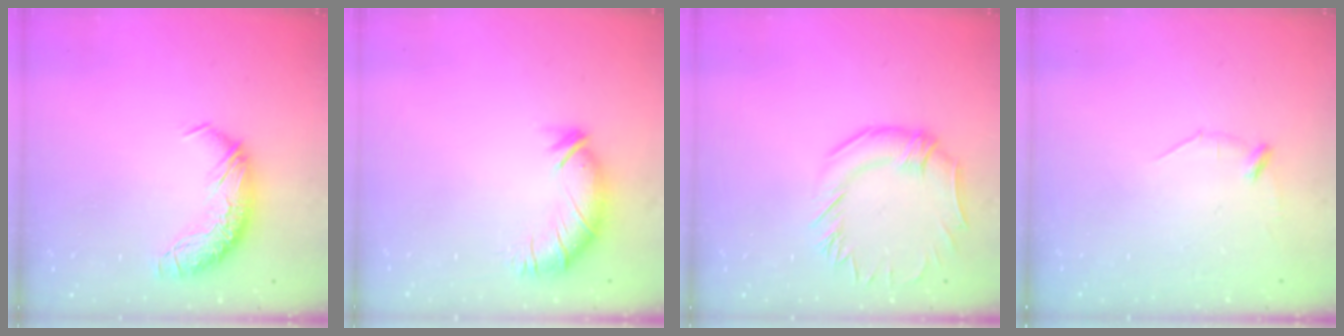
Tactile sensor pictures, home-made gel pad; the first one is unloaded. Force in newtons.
{"total": 3.0, "press": 2.5, "slide": 1.7}
{"total": 1.0, "press": 0.5, "slide": 0.8}
{"total": 8.0, "press": 8.0, "slide": 0.8}